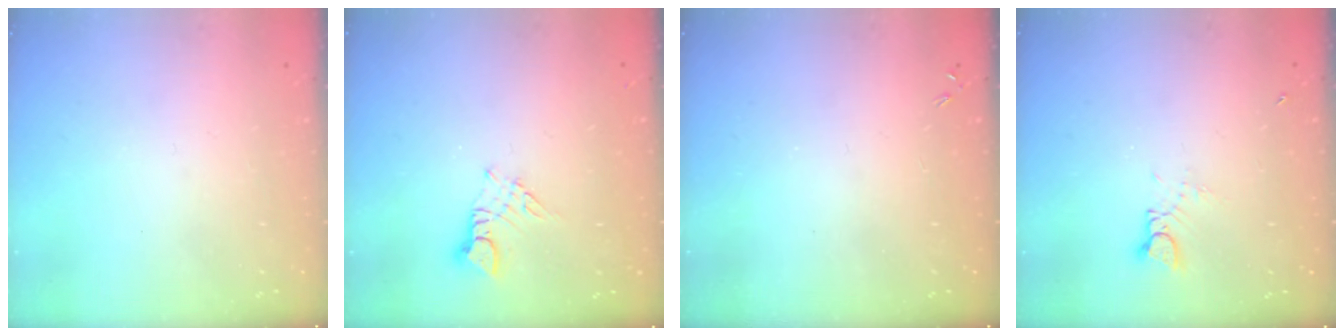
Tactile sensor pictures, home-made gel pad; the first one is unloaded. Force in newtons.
{"total": 3.1, "press": 3.1, "slide": 0.3}
{"total": 0.0}
{"total": 2.7, "press": 2.7, "slide": 0.2}